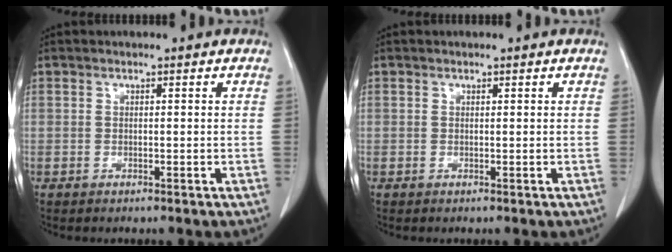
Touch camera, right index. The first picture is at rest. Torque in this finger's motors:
{"motor_torque": [0.00, -0.01, 0.04, 0.01]}